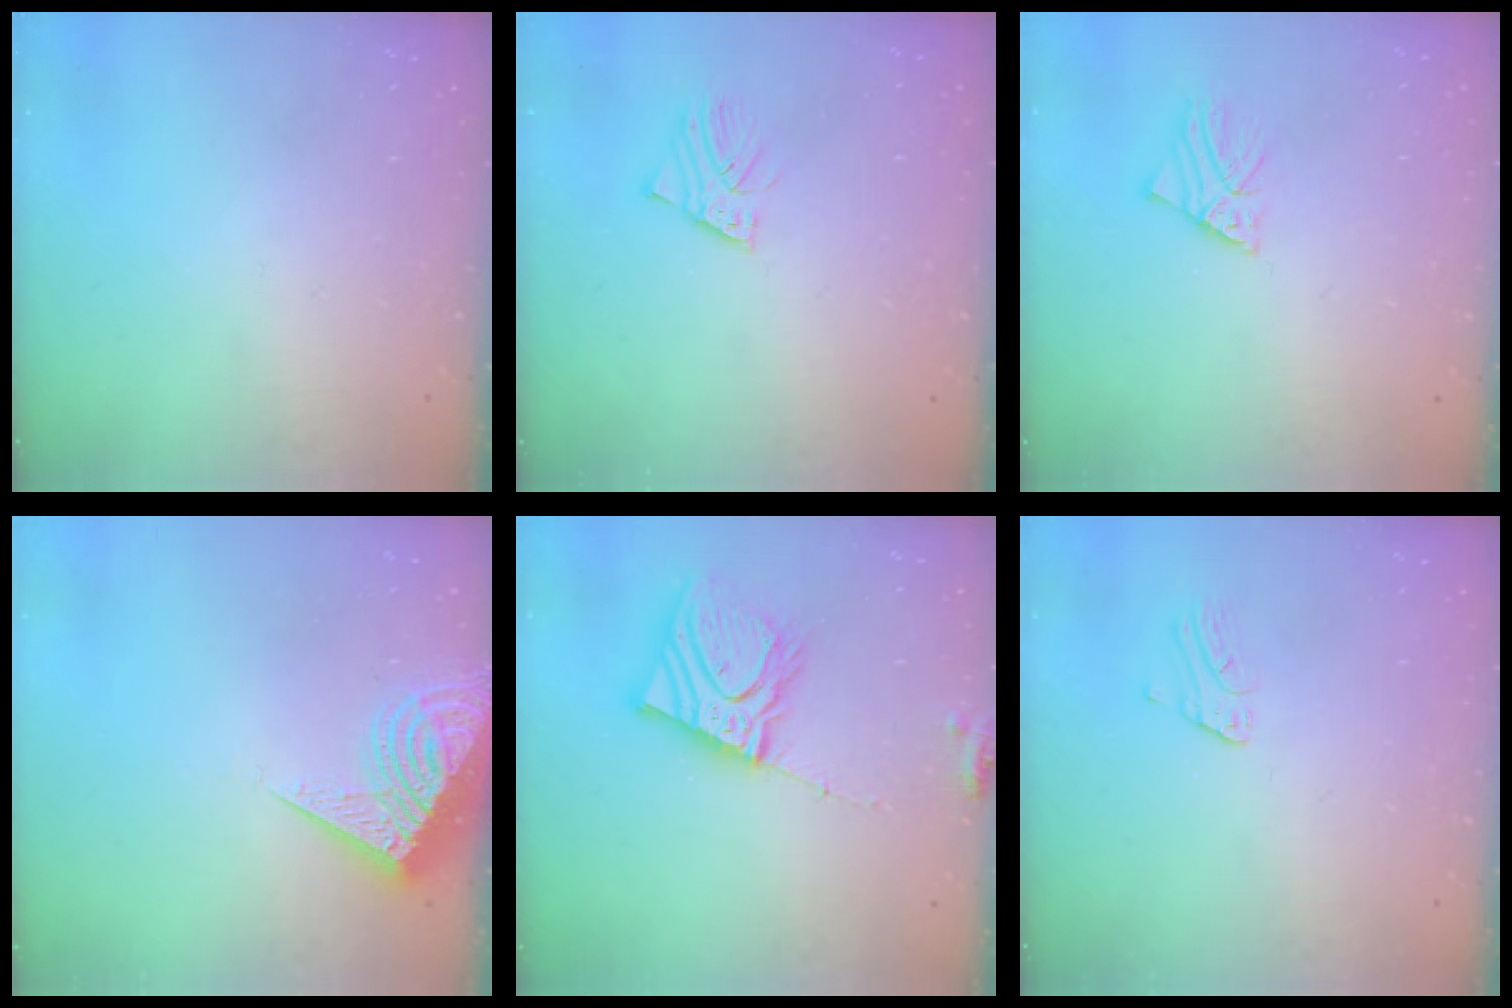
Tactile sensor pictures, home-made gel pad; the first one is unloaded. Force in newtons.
{"total": 1.8, "press": 1.8, "slide": 0.1}
{"total": 1.5, "press": 1.5, "slide": 0.1}
{"total": 14.6, "press": 14.5, "slide": 2.0}
{"total": 15.9, "press": 15.6, "slide": 3.0}
{"total": 1.0, "press": 1.0, "slide": 0.1}